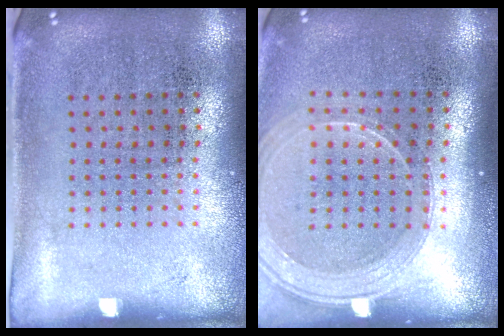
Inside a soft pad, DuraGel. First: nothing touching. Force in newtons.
{"total": 1.9, "press": 1.7, "slide": 0.8}